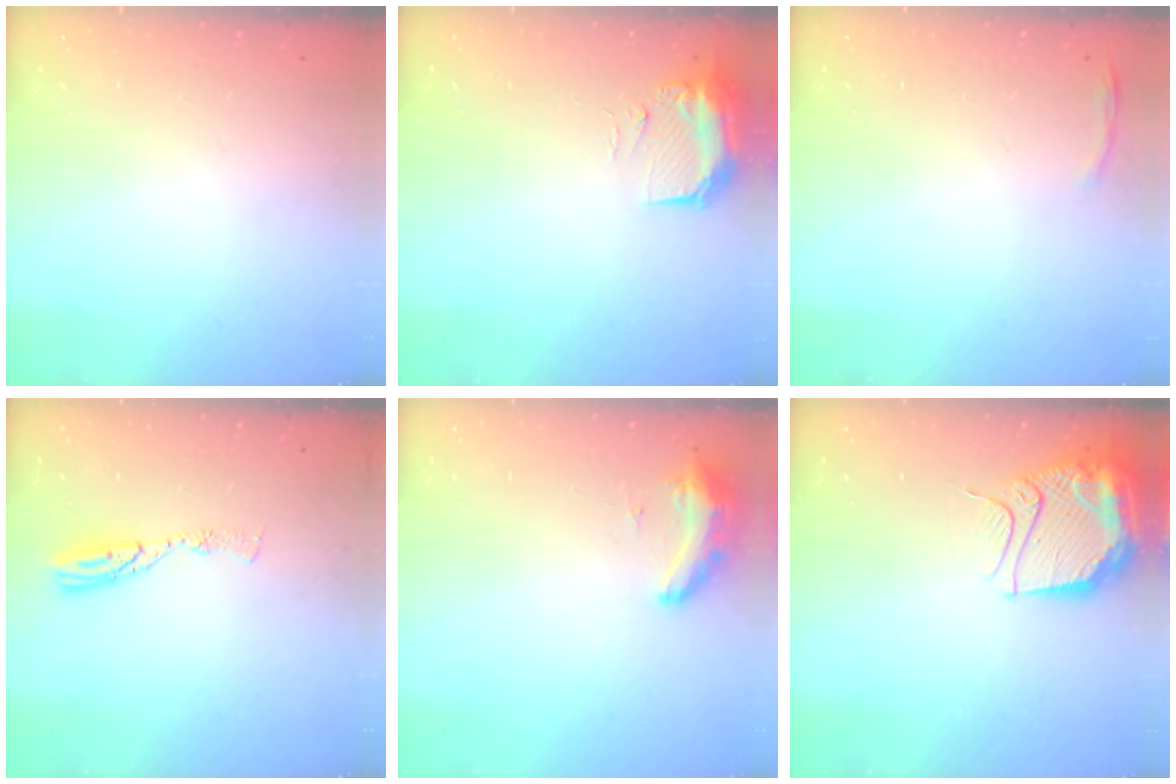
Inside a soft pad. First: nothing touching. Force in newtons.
{"total": 11.0, "press": 9.6, "slide": 5.4}
{"total": 3.4, "press": 3.3, "slide": 0.9}
{"total": 7.8, "press": 7.8, "slide": 0.8}
{"total": 11.5, "press": 9.6, "slide": 6.3}
{"total": 14.2, "press": 14.2, "slide": 1.4}